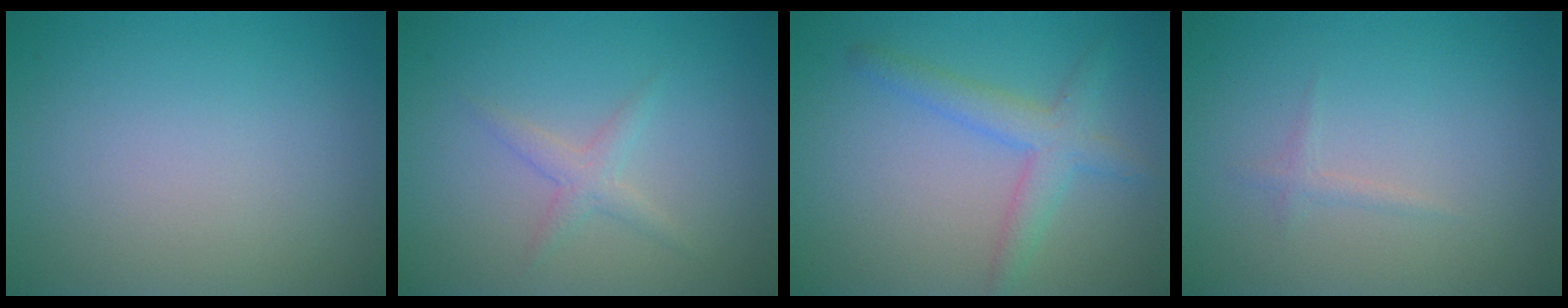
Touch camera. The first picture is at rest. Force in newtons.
{"total": 1.5, "press": 1.5, "slide": 0.1}
{"total": 3.1, "press": 3.1, "slide": 0.1}
{"total": 0.7, "press": 0.7, "slide": 0.0}